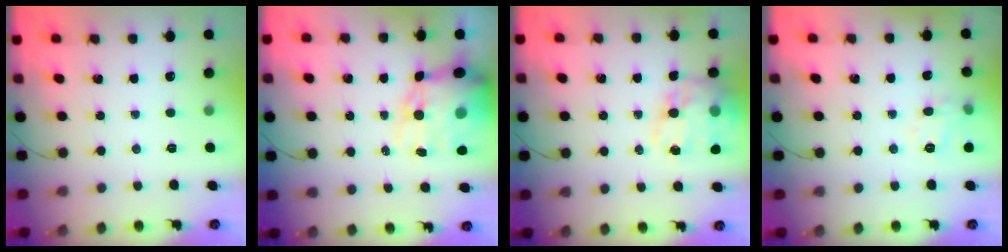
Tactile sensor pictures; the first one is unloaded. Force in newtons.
{"total": 14.5, "press": 14.1, "slide": 3.3}
{"total": 16.8, "press": 16.4, "slide": 3.8}
{"total": 6.0, "press": 5.9, "slide": 1.0}